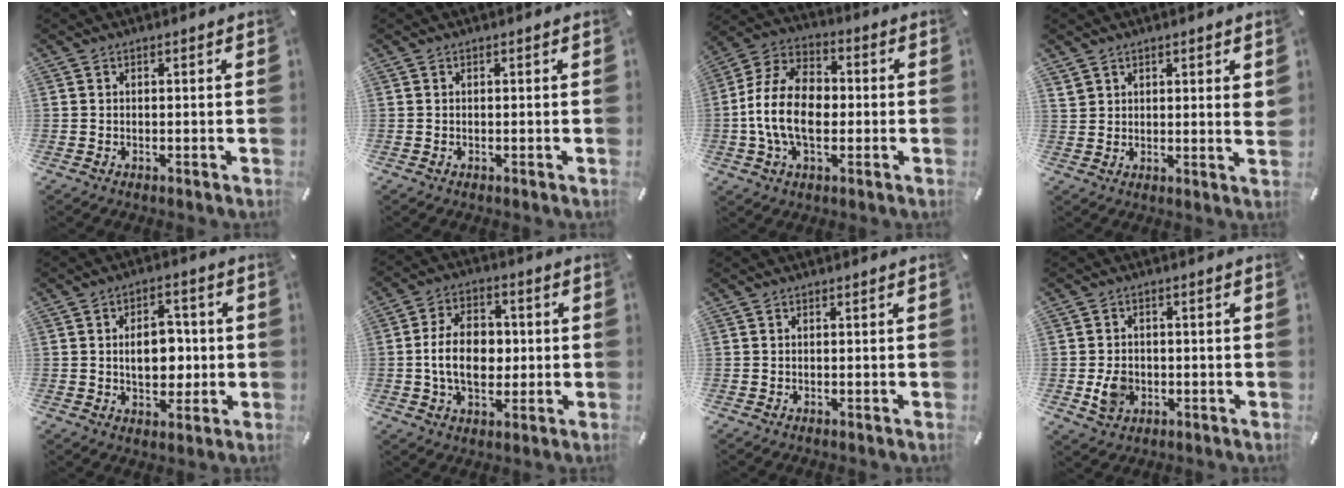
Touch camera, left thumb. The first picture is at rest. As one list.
[{"total": 0.0}, {"total": 13.9, "force": [-2.4, 9.2, 10.1], "torque": [-0.223, 0.012, -0.044]}, {"total": 3.4, "force": [2.4, 1.6, 1.7], "torque": [-0.031, -0.006, 0.045]}, {"total": 9.3, "force": [0.2, 6.4, 6.8], "torque": [-0.096, 0.000, 0.000]}, {"total": 11.9, "force": [-0.5, 8.2, 8.6], "torque": [-0.158, 0.006, -0.010]}, {"total": 0.0}, {"total": 5.8, "force": [-1.1, 4.9, 2.8], "torque": [-0.038, -0.003, -0.022]}]